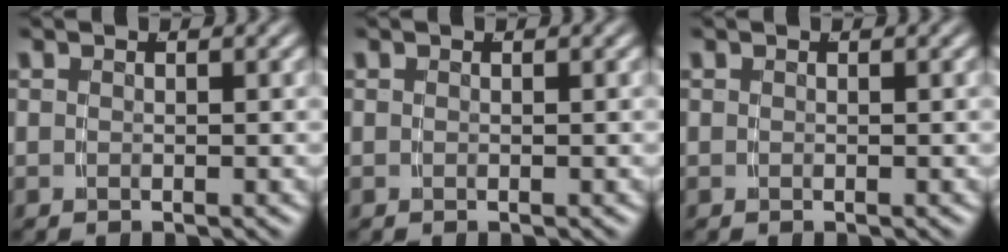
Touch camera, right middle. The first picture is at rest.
{"total": 0.0}
{"total": 0.0}